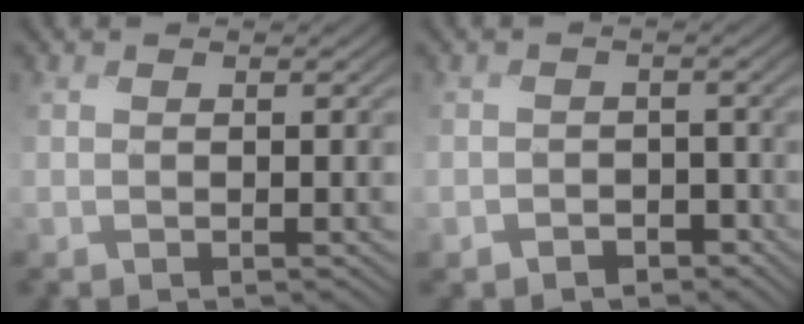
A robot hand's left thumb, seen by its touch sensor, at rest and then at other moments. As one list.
[{"total": 2.7, "force": [-1.6, 2.1, -0.4], "torque": [0.011, -0.006, -0.038]}]